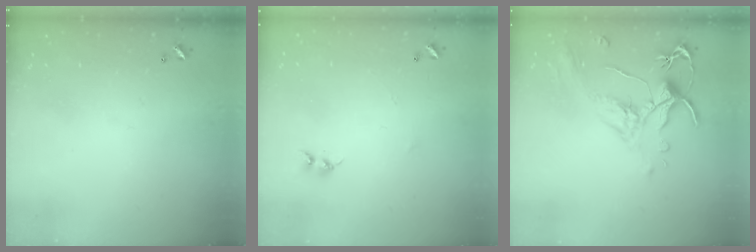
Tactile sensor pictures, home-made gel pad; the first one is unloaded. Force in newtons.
{"total": 6.7, "press": 6.7, "slide": 0.5}
{"total": 1.5, "press": 1.0, "slide": 1.1}